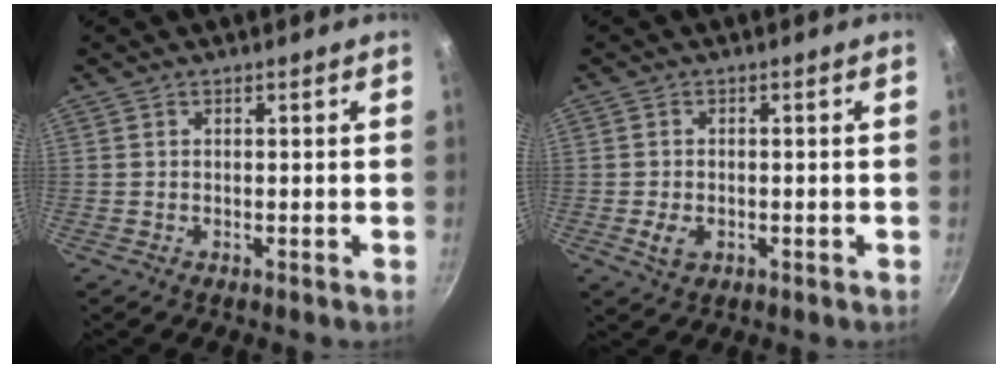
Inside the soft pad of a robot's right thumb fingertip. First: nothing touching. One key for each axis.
{"total": 3.4, "fx": -0.9, "fy": 2.3, "fz": 2.3, "tx": -0.041, "ty": 0.002, "tz": -0.012}